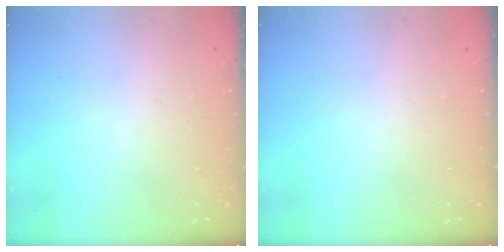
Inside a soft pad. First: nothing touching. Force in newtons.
{"total": 0.0}